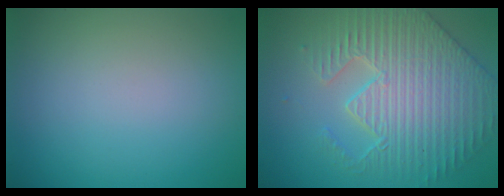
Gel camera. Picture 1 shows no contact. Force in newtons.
{"total": 5.6, "press": 5.2, "slide": 2.2}